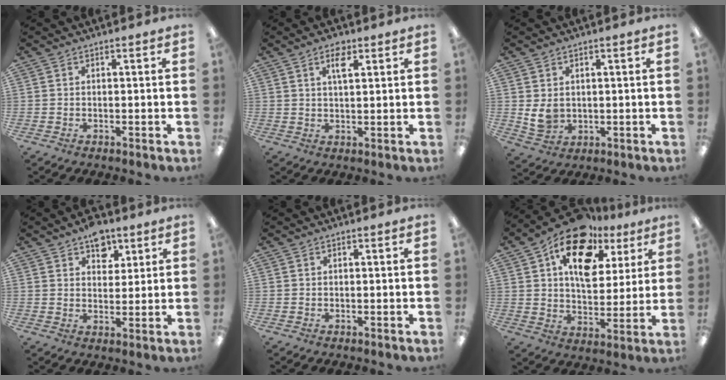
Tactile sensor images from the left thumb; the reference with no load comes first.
{"total": 4.8, "force": [2.7, 1.9, 3.5], "torque": [-0.061, -0.002, 0.043]}
{"total": 4.9, "force": [1.2, 3.9, 2.7], "torque": [-0.051, -0.009, 0.021]}
{"total": 7.9, "force": [5.1, 5.0, 3.3], "torque": [-0.025, -0.019, 0.086]}
{"total": 0.0}
{"total": 17.7, "force": [10.0, 10.1, 10.6], "torque": [-0.170, -0.044, 0.175]}